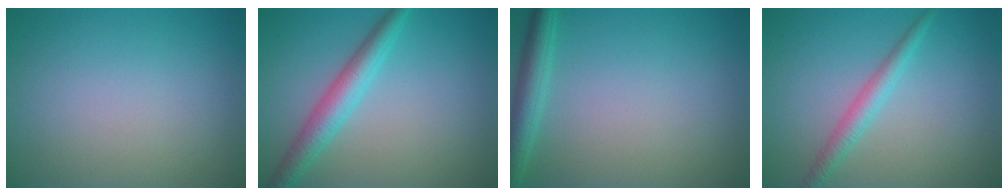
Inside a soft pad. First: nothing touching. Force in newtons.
{"total": 3.8, "press": 3.8, "slide": 0.1}
{"total": 3.0, "press": 3.0, "slide": 0.2}
{"total": 2.3, "press": 2.2, "slide": 0.1}